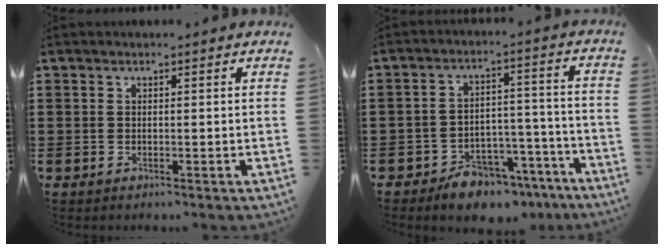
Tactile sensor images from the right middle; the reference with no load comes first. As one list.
[{"total": 6.4, "force": [-6.0, 1.9, 1.3], "torque": [-0.019, 0.025, -0.114]}]